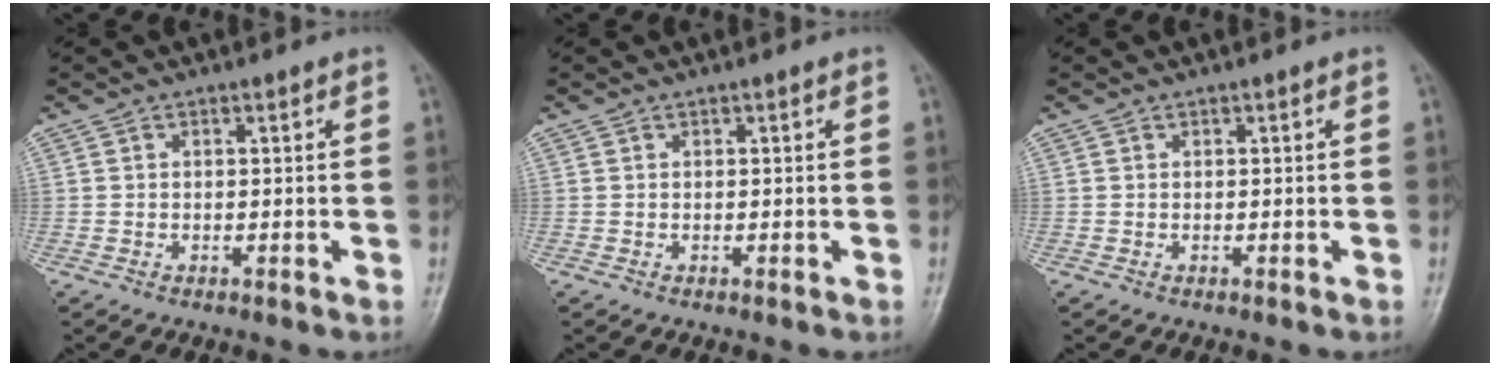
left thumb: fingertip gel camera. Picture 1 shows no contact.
{"total": 0.0}
{"total": 0.0}